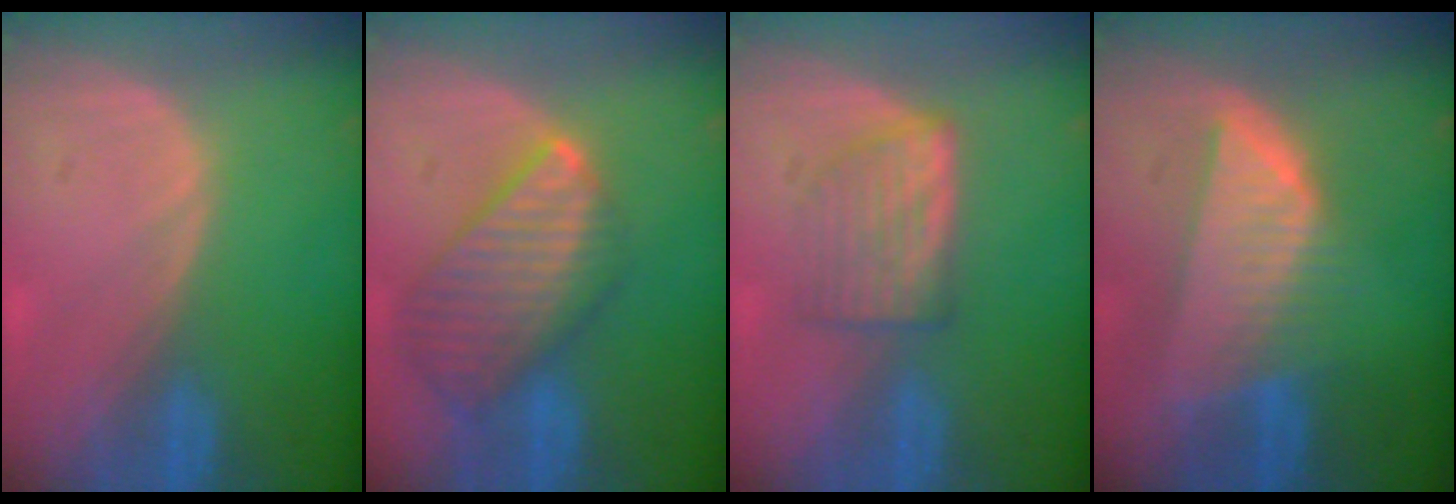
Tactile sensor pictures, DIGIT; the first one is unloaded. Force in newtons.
{"total": 9.9, "press": 8.6, "slide": 4.9}
{"total": 5.1, "press": 5.1, "slide": 0.6}
{"total": 8.4, "press": 7.4, "slide": 3.9}